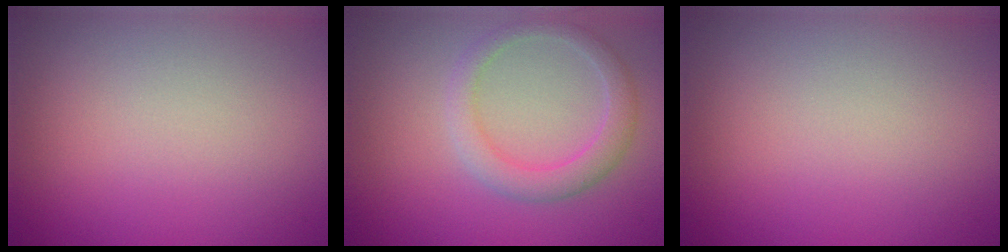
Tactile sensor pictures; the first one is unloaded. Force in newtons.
{"total": 2.8, "press": 2.8, "slide": 0.3}
{"total": 0.0}